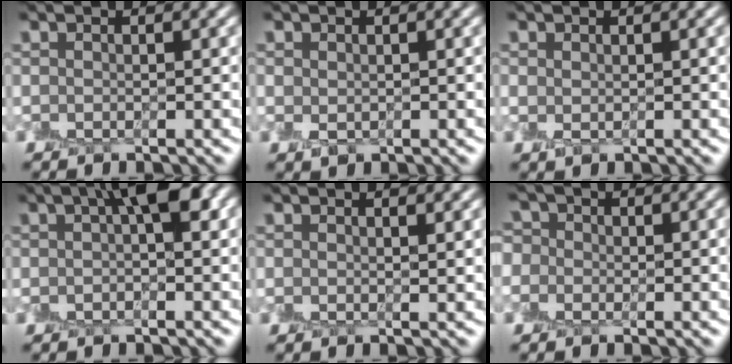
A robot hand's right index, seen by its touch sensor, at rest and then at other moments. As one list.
[{"total": 1.0, "force": [0.2, 0.9, 0.6], "torque": [-0.013, -0.001, 0.006]}, {"total": 0.8, "force": [0.4, 0.5, 0.4], "torque": [-0.010, -0.003, 0.010]}, {"total": 4.8, "force": [1.6, 1.4, 4.3], "torque": [-0.058, 0.012, 0.014]}, {"total": 1.1, "force": [0.8, 0.1, 0.7], "torque": [-0.010, -0.001, 0.015]}, {"total": 4.7, "force": [0.9, 4.1, 2.2], "torque": [-0.045, 0.026, -0.029]}]